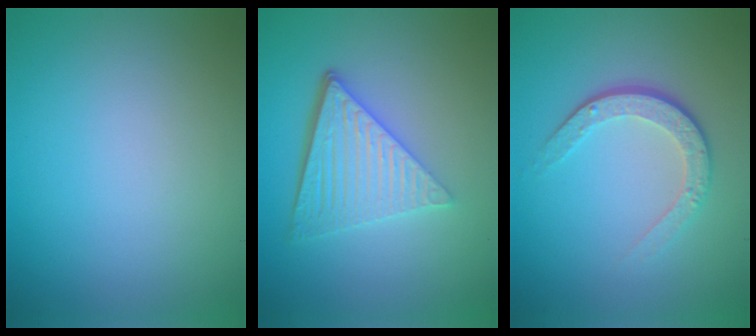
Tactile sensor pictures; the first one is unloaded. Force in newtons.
{"total": 6.1, "press": 4.2, "slide": 4.5}
{"total": 3.6, "press": 2.7, "slide": 2.5}